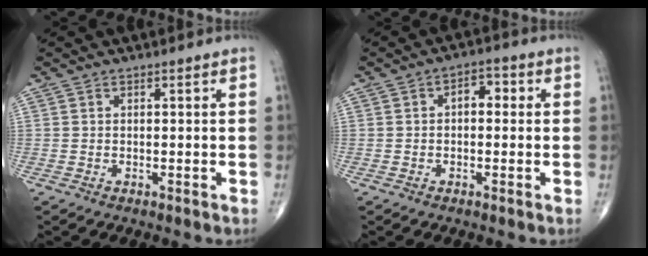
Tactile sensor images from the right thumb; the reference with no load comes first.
{"total": 3.8, "force": [0.3, 2.4, 3.0], "torque": [-0.026, 0.013, -0.004]}